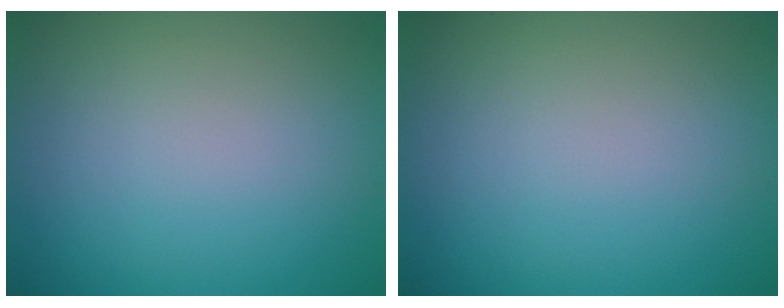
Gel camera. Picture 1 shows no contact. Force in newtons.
{"total": 0.0}